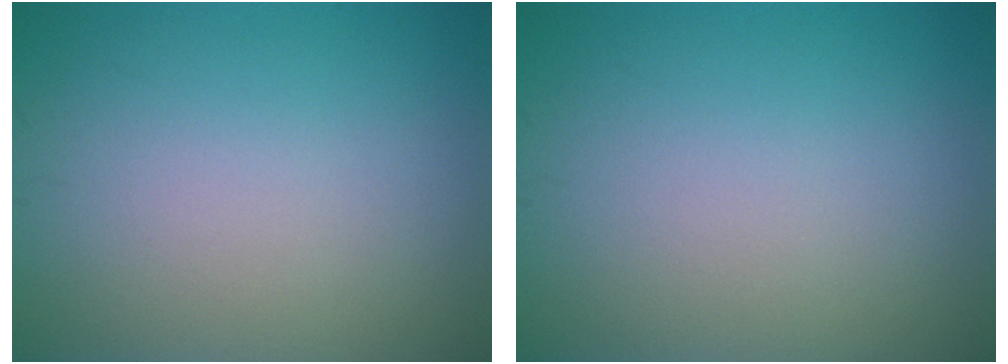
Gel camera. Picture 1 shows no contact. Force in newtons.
{"total": 0.0}